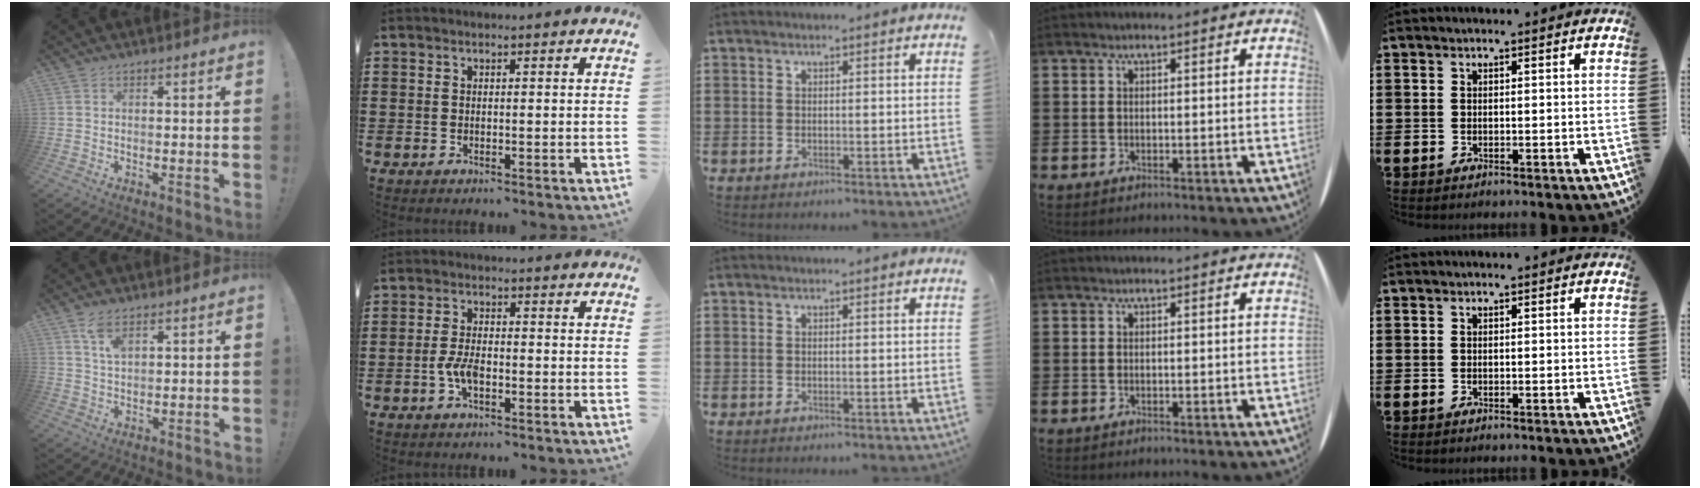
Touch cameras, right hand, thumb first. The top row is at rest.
{"thumb": {"total": 5.0, "force": [3.1, 2.2, 3.3], "torque": [-0.049, -0.016, 0.052]}, "index": {"total": 3.8, "force": [-1.4, 1.5, 3.2], "torque": [-0.080, -0.006, -0.029]}}